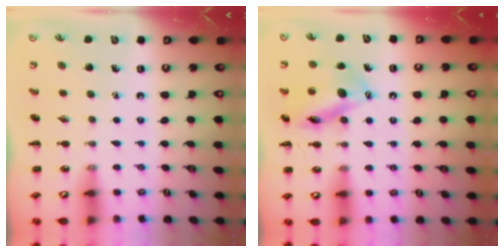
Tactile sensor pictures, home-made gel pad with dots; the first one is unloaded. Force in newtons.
{"total": 14.2, "press": 14.0, "slide": 2.6}